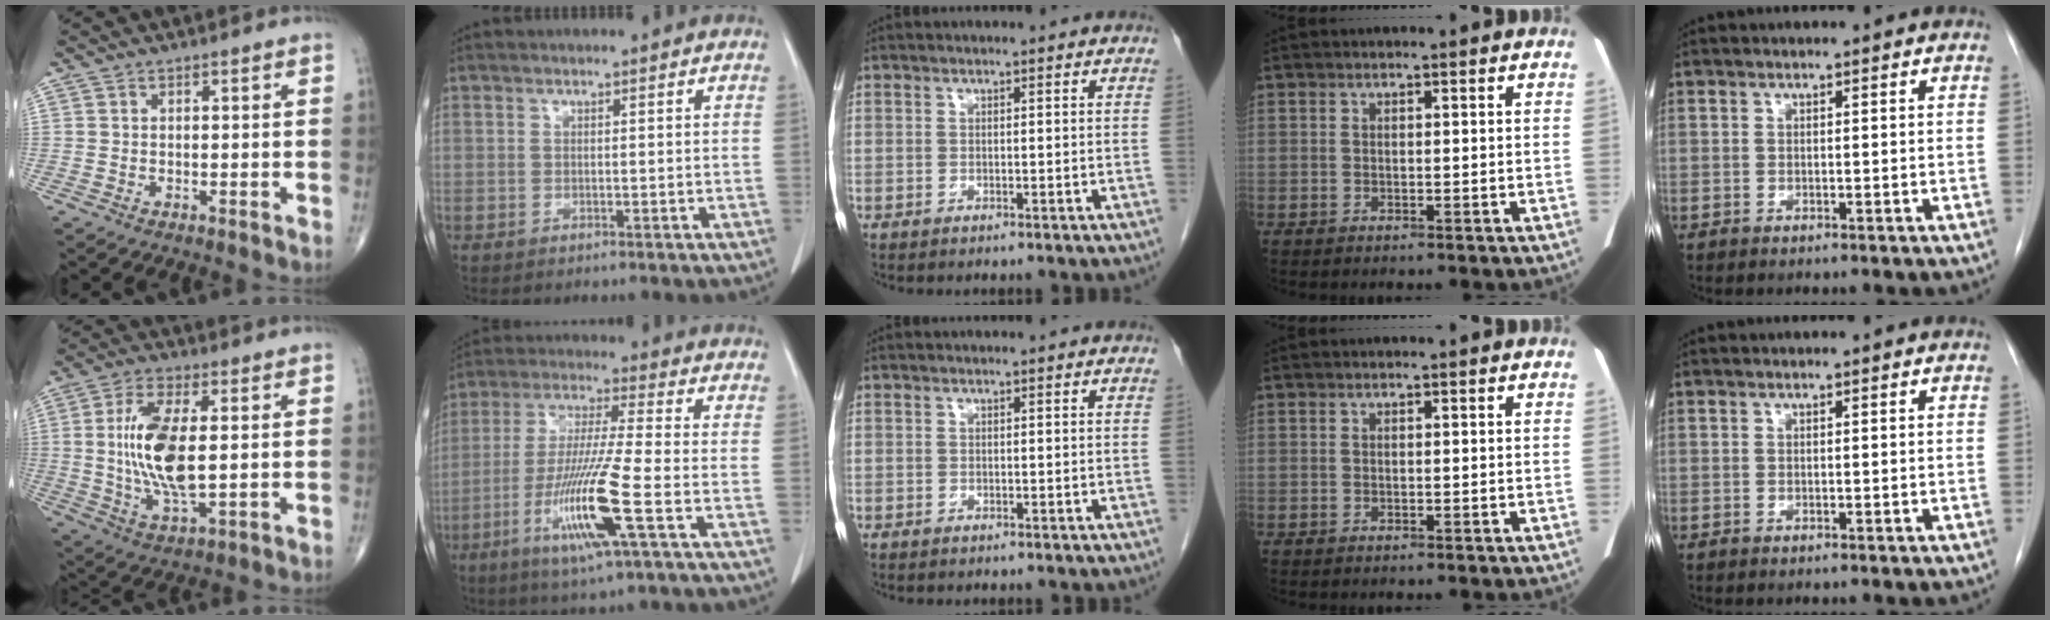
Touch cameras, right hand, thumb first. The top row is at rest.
{"thumb": {"total": 13.7, "force": [0.7, 5.4, 12.6], "torque": [-0.250, -0.017, 0.015]}, "index": {"total": 13.5, "force": [-5.1, -0.7, 12.5], "torque": [-0.253, -0.024, -0.100]}, "middle": {"total": 0.5, "force": [-0.4, 0.2, 0.2], "torque": [-0.004, 0.000, -0.008]}}